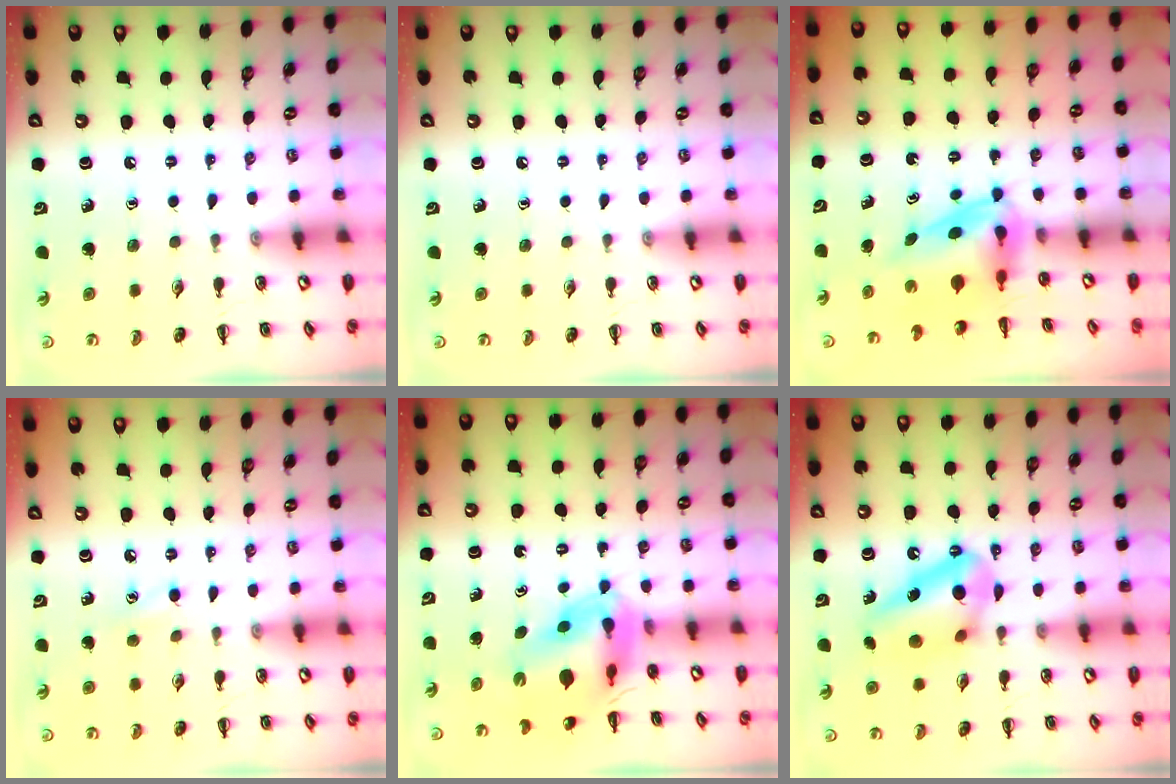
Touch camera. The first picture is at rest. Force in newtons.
{"total": 0.0}
{"total": 4.0, "press": 3.9, "slide": 0.7}
{"total": 2.4, "press": 2.3, "slide": 0.8}
{"total": 8.7, "press": 8.2, "slide": 2.9}
{"total": 12.4, "press": 12.4, "slide": 0.2}